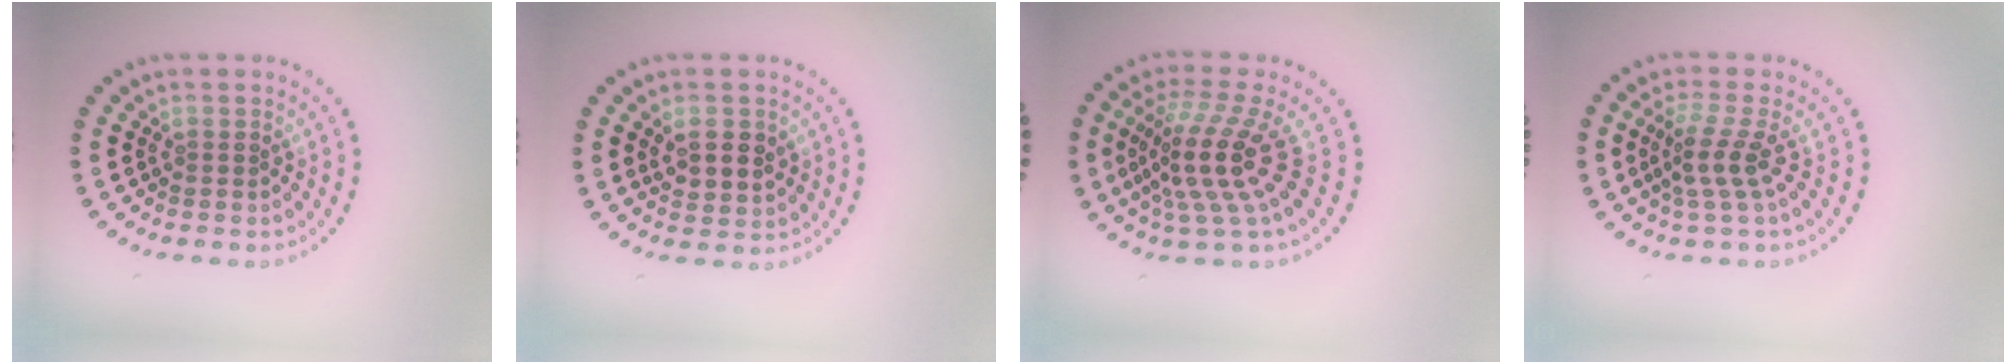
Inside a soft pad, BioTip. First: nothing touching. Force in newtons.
{"total": 2.7, "press": 2.6, "slide": 0.7}
{"total": 5.2, "press": 3.7, "slide": 3.7}
{"total": 2.6, "press": 1.9, "slide": 1.8}